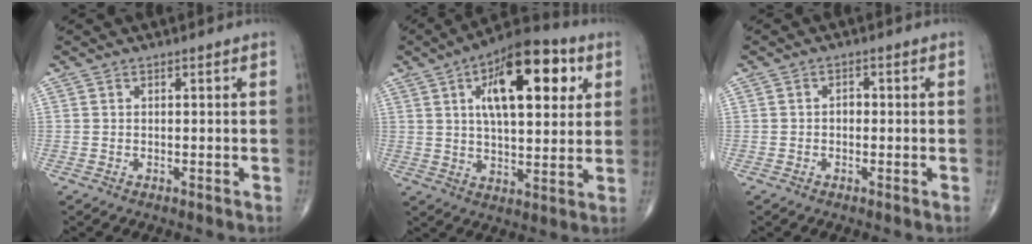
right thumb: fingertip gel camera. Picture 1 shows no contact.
{"total": 19.8, "force": [6.7, 8.7, 16.4], "torque": [-0.224, -0.003, 0.101]}
{"total": 1.5, "force": [-0.2, 1.1, 1.0], "torque": [-0.008, 0.006, -0.007]}